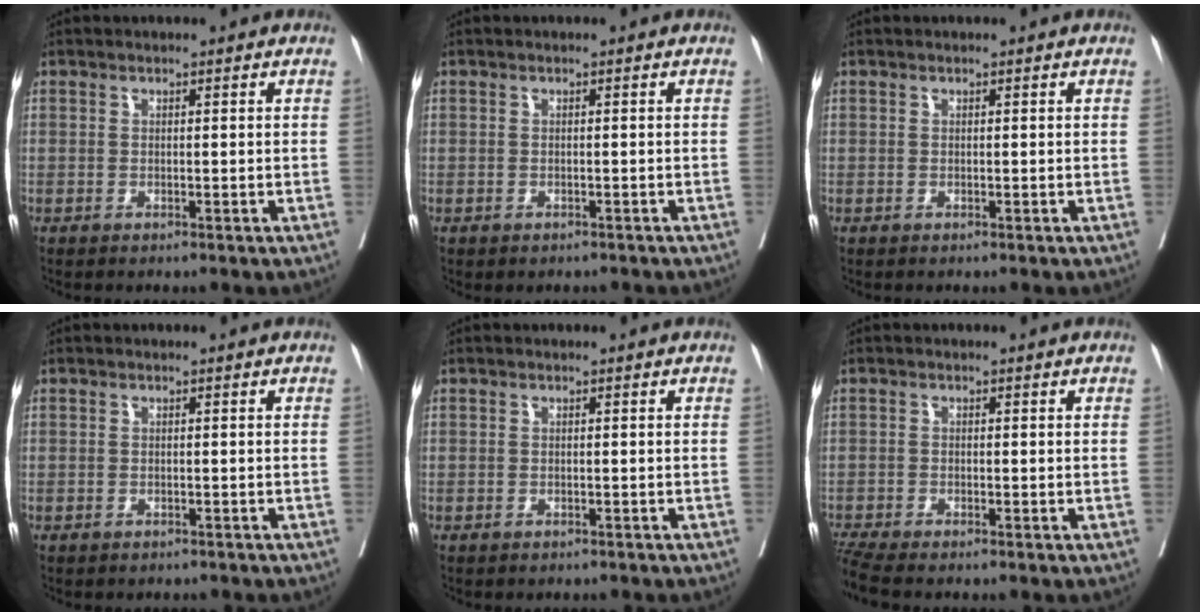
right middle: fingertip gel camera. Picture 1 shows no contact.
{"total": 1.3, "force": [-1.0, 0.8, 0.1], "torque": [-0.002, 0.001, -0.016]}
{"total": 0.0}
{"total": 1.9, "force": [-1.7, 0.9, 0.1], "torque": [-0.004, 0.001, -0.025]}
{"total": 1.4, "force": [-1.2, 0.7, 0.0], "torque": [-0.006, 0.002, -0.019]}
{"total": 3.6, "force": [-3.4, -0.5, 1.2], "torque": [-0.026, -0.016, -0.067]}